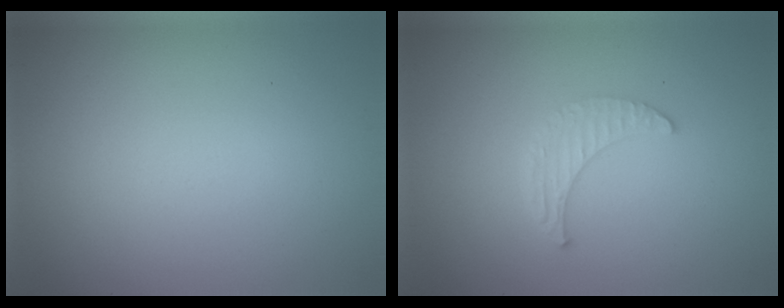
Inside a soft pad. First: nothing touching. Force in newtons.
{"total": 2.0, "press": 1.9, "slide": 0.5}